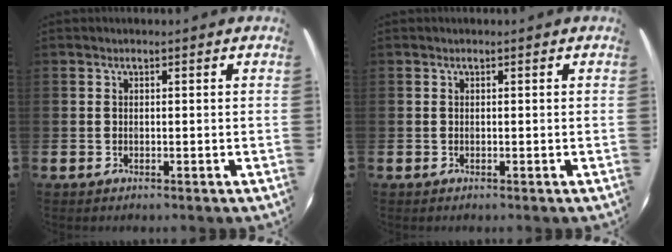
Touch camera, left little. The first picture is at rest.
{"total": 0.0}